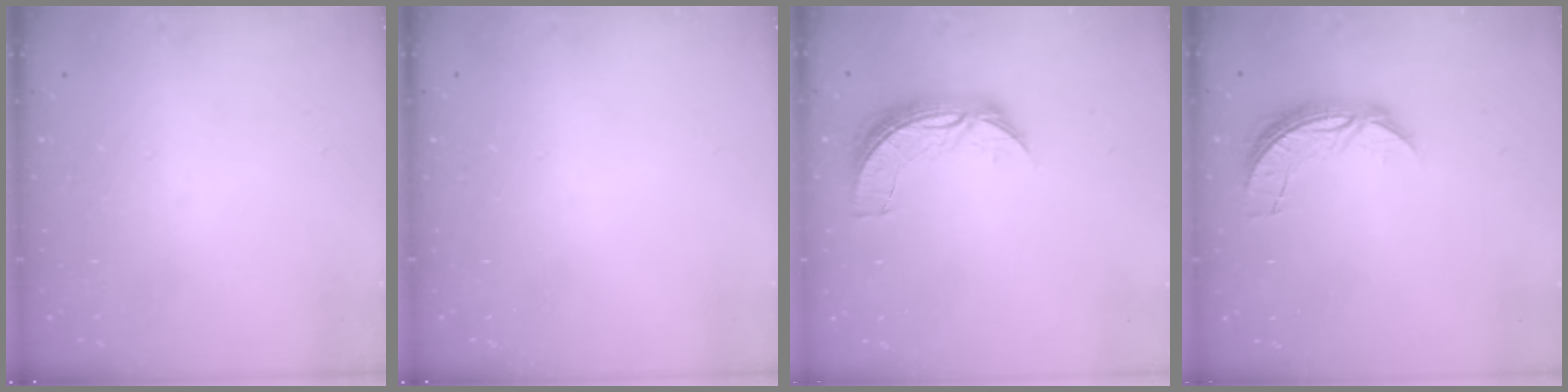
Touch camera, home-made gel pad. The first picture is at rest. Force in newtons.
{"total": 0.0}
{"total": 7.7, "press": 7.7, "slide": 0.7}
{"total": 6.9, "press": 6.8, "slide": 0.5}